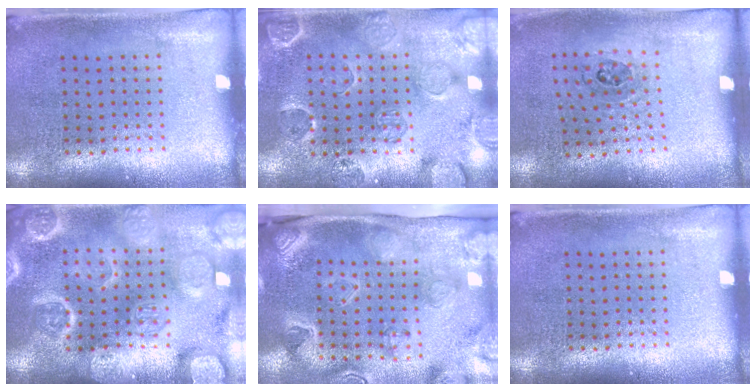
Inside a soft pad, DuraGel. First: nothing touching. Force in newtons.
{"total": 2.6, "press": 2.1, "slide": 1.5}
{"total": 1.1, "press": 0.7, "slide": 0.8}
{"total": 5.4, "press": 5.4, "slide": 0.7}
{"total": 3.2, "press": 3.1, "slide": 0.7}
{"total": 0.0}